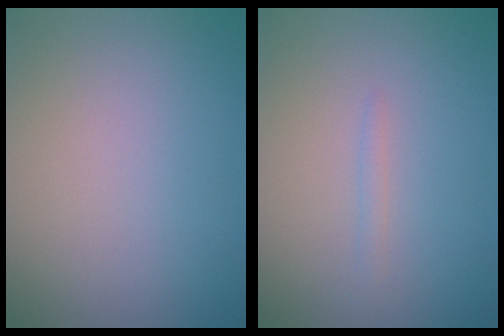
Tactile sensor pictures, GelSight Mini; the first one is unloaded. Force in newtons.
{"total": 0.8, "press": 0.7, "slide": 0.1}